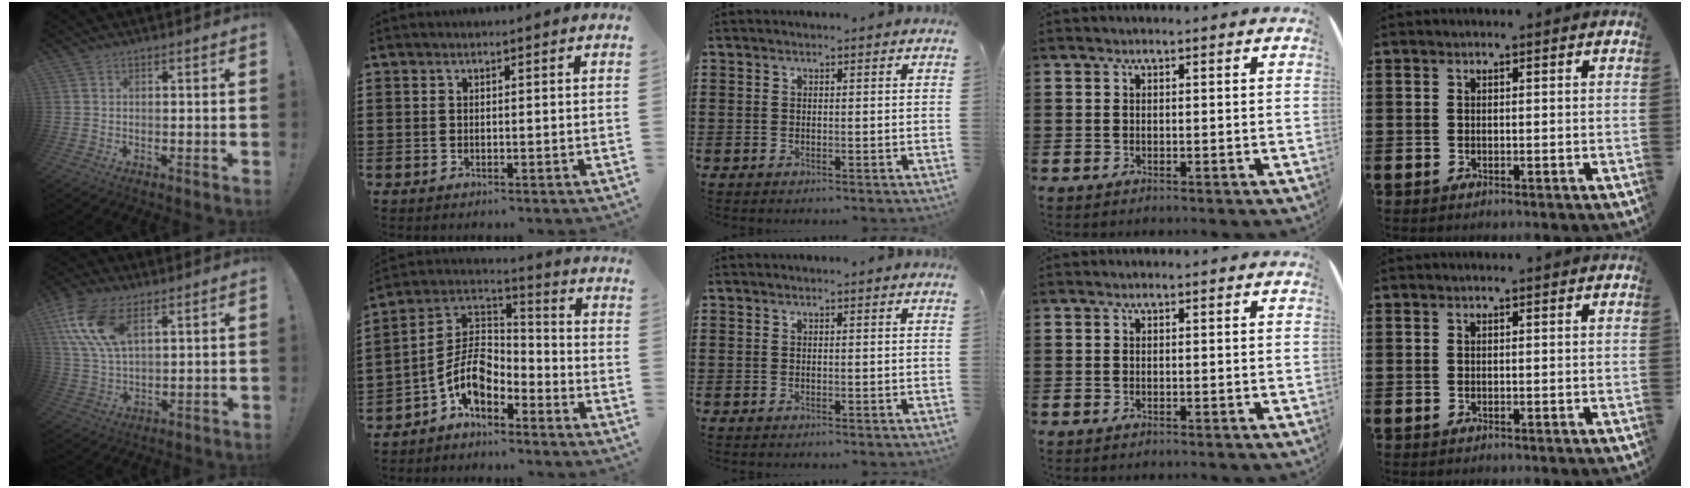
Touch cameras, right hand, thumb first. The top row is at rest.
{"thumb": {"total": 14.5, "force": [6.8, 7.5, 10.4], "torque": [-0.209, -0.017, 0.126]}, "index": {"total": 8.0, "force": [-4.4, 4.2, 5.3], "torque": [-0.132, -0.013, -0.093]}}